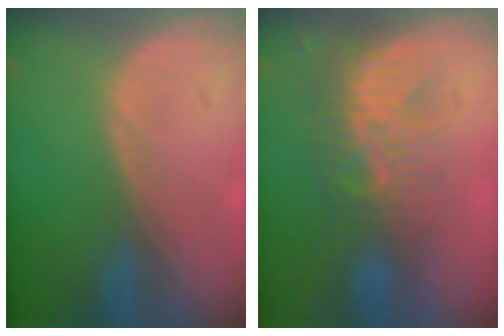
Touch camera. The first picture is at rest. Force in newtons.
{"total": 8.6, "press": 7.6, "slide": 4.1}